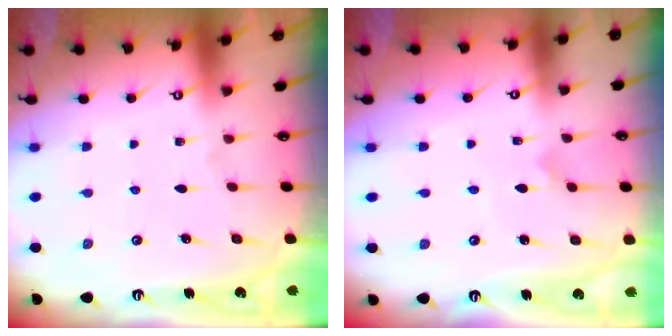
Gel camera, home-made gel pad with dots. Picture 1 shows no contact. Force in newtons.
{"total": 2.9, "press": 2.9, "slide": 0.1}